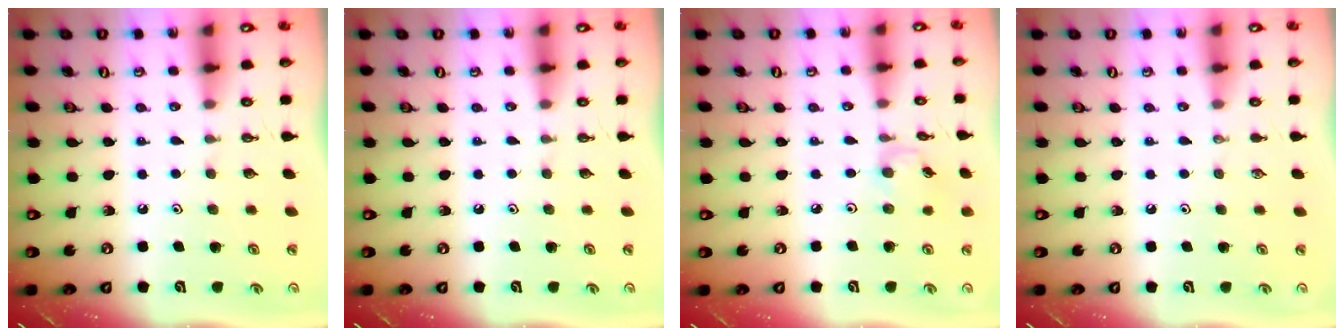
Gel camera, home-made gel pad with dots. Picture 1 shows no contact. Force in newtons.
{"total": 0.0}
{"total": 2.7, "press": 2.7, "slide": 0.5}
{"total": 0.0}